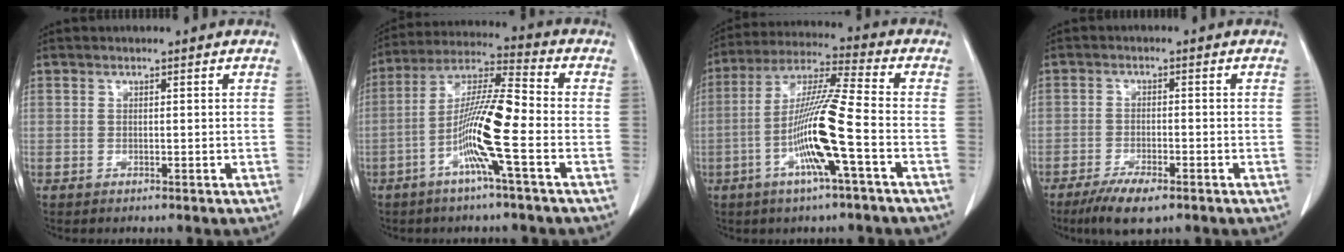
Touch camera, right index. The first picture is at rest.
{"total": 12.0, "force": [-3.9, -0.2, 11.3], "torque": [-0.220, 0.005, -0.083]}
{"total": 13.0, "force": [-4.0, -0.5, 12.3], "torque": [-0.244, -0.001, -0.083]}
{"total": 5.9, "force": [-4.0, 1.4, 4.1], "torque": [-0.073, -0.011, -0.066]}